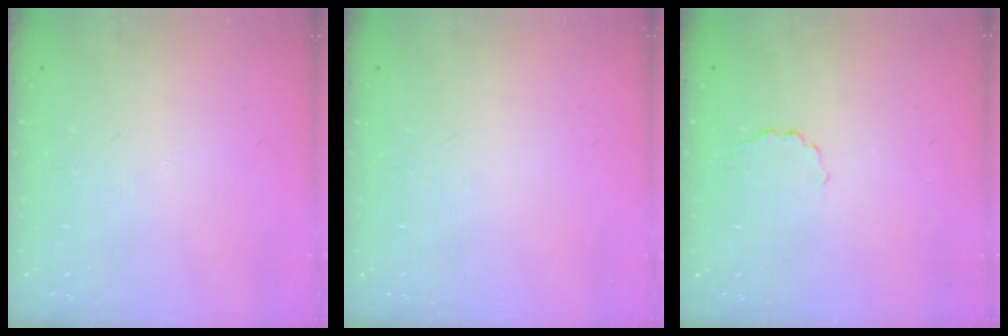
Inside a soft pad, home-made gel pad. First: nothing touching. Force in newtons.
{"total": 0.0}
{"total": 2.2, "press": 2.2, "slide": 0.6}